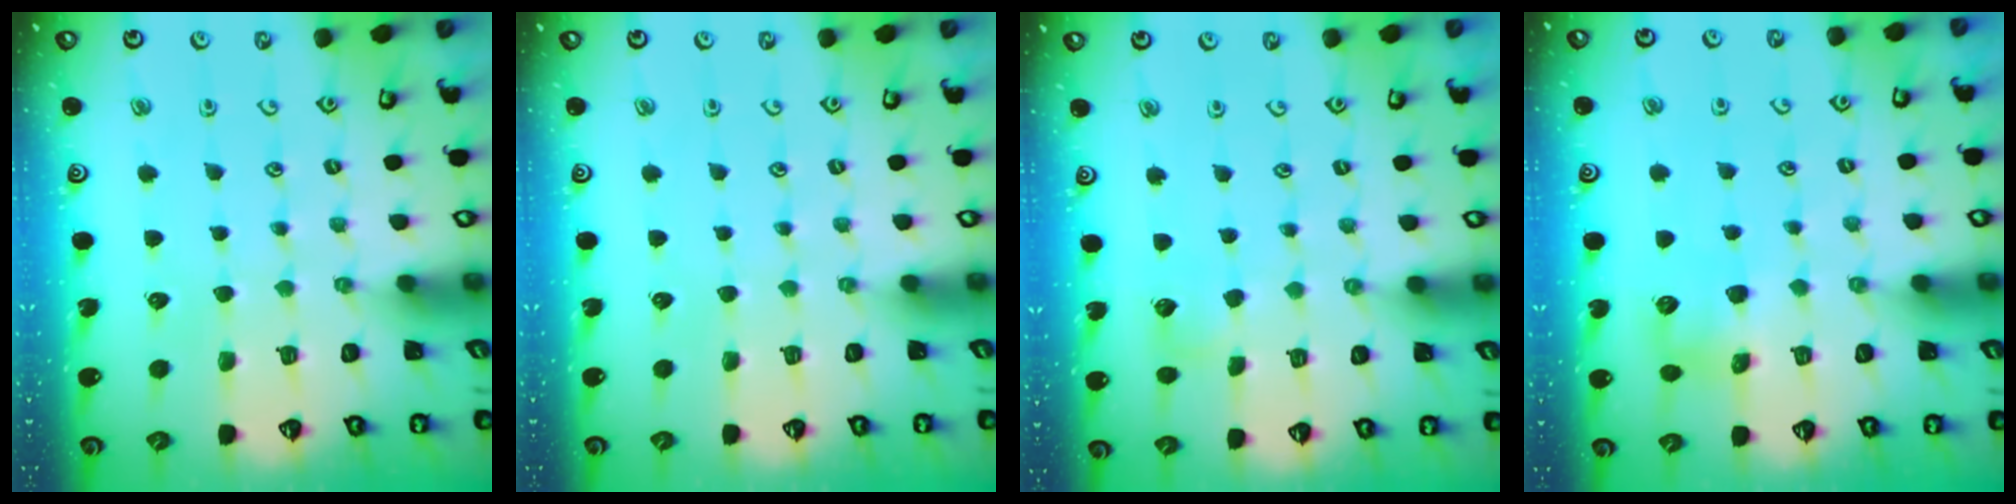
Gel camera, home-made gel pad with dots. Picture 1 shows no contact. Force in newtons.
{"total": 0.0}
{"total": 4.9, "press": 4.8, "slide": 0.5}
{"total": 7.5, "press": 7.4, "slide": 0.6}